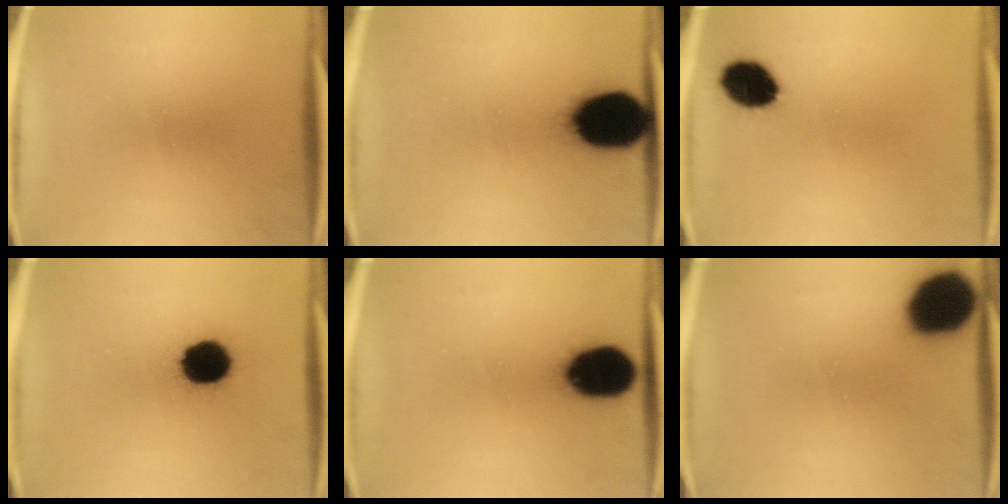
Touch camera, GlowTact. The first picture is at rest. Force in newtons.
{"total": 19.9}
{"total": 8.6}
{"total": 12.9}
{"total": 16.5}
{"total": 18.8}